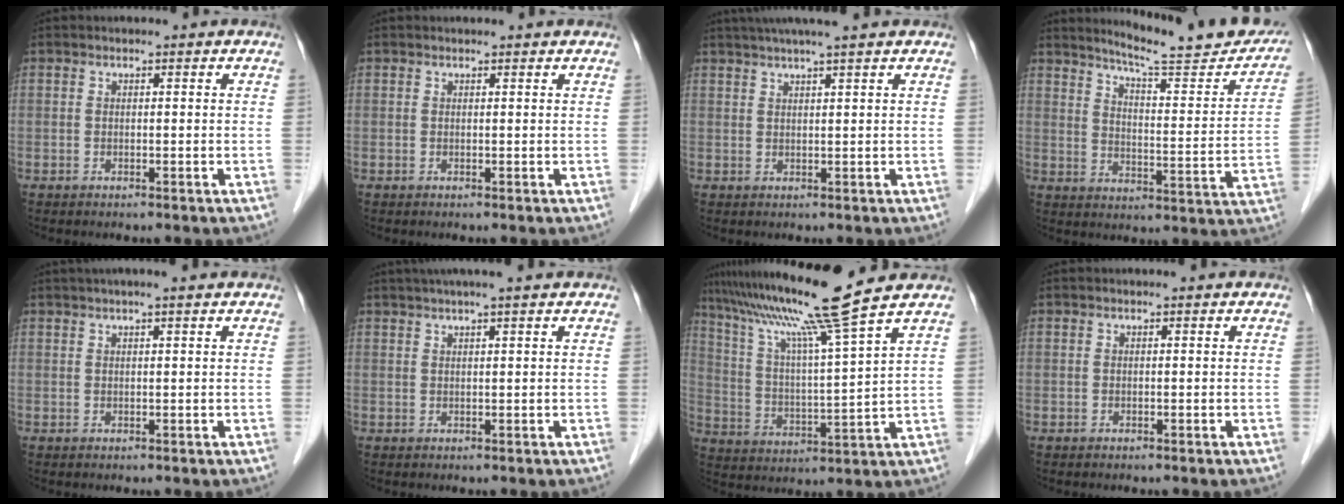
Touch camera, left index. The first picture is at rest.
{"total": 1.5, "force": [1.5, 0.0, 0.3], "torque": [-0.010, 0.010, 0.019]}
{"total": 7.5, "force": [6.1, -0.9, 4.2], "torque": [-0.063, 0.026, 0.087]}
{"total": 18.5, "force": [16.7, 1.7, 7.8], "torque": [-0.104, -0.050, 0.214]}
{"total": 3.7, "force": [2.8, -0.4, 2.4], "torque": [-0.030, 0.025, 0.046]}
{"total": 5.5, "force": [4.4, -0.6, 3.3], "torque": [-0.049, 0.026, 0.068]}
{"total": 14.3, "force": [11.2, -3.3, 8.3], "torque": [-0.149, -0.011, 0.194]}
{"total": 0.0}